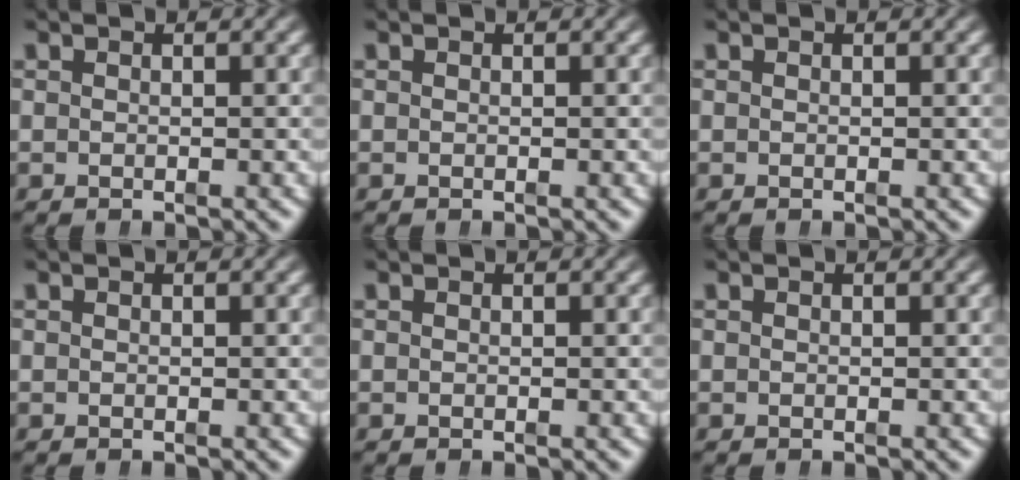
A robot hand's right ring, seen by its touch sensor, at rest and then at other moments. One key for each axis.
{"total": 0.0}
{"total": 0.0}
{"total": 0.0}
{"total": 0.0}
{"total": 0.0}